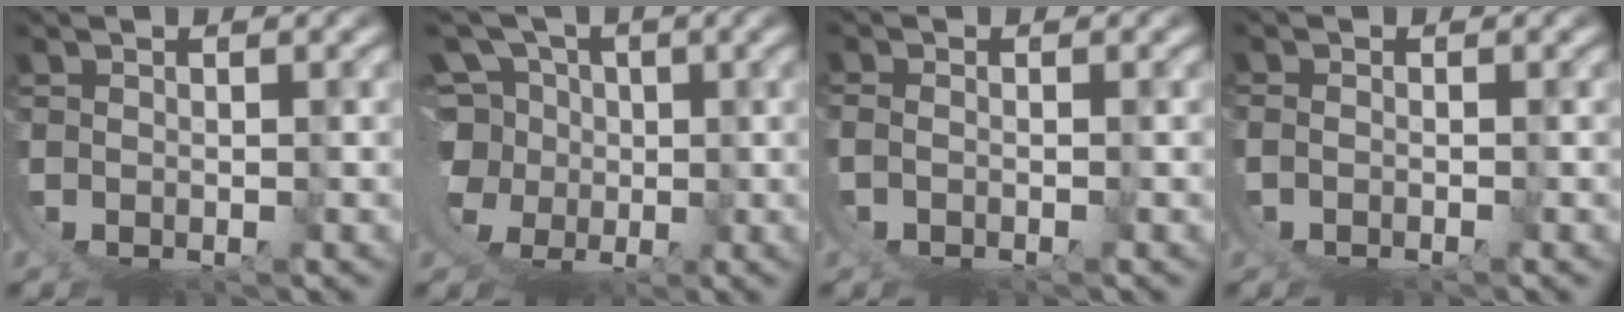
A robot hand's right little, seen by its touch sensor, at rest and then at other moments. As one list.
[{"total": 10.8, "force": [0.2, 9.7, 4.9], "torque": [-0.115, -0.037, 0.001]}, {"total": 1.0, "force": [-0.5, -0.7, 0.5], "torque": [-0.005, 0.000, -0.009]}, {"total": 1.4, "force": [-1.3, -0.5, 0.4], "torque": [-0.001, -0.001, -0.021]}]